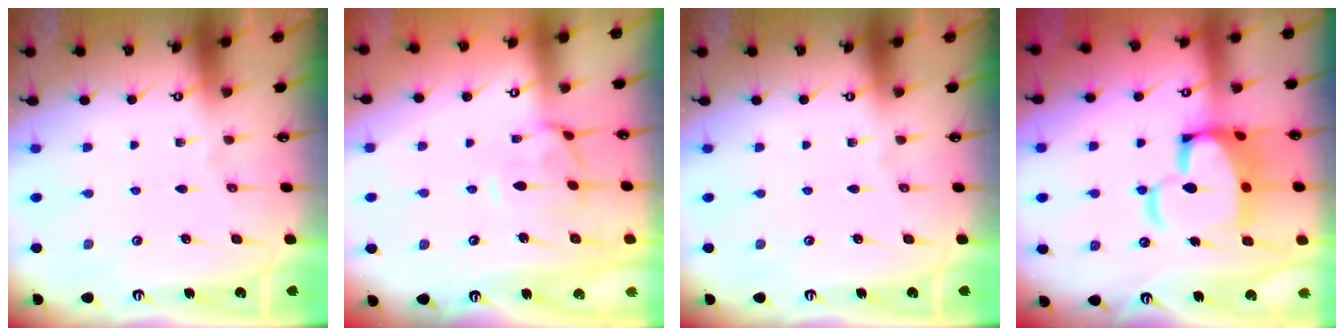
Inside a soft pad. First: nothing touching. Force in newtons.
{"total": 1.3, "press": 0.8, "slide": 1.1}
{"total": 0.0}
{"total": 13.4, "press": 13.3, "slide": 1.9}